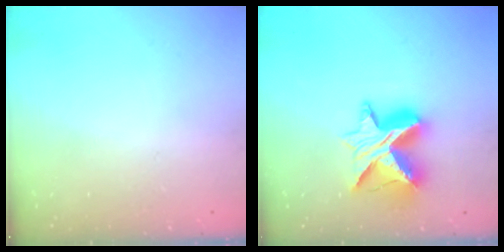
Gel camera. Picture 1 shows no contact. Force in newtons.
{"total": 13.8, "press": 13.7, "slide": 0.9}